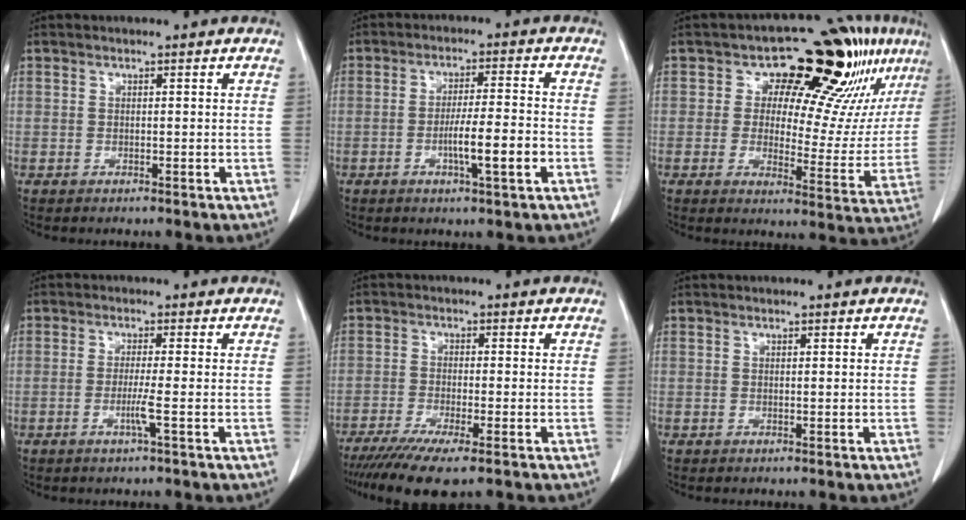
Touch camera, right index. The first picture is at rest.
{"total": 7.0, "force": [-2.3, 0.2, 6.7], "torque": [-0.108, -0.002, -0.039]}
{"total": 19.1, "force": [9.4, 7.4, 15.0], "torque": [-0.183, 0.015, 0.131]}
{"total": 2.7, "force": [-1.0, -0.7, 2.4], "torque": [-0.047, -0.005, -0.022]}
{"total": 8.8, "force": [-6.2, 1.0, 6.1], "torque": [-0.096, -0.020, -0.102]}
{"total": 0.0}